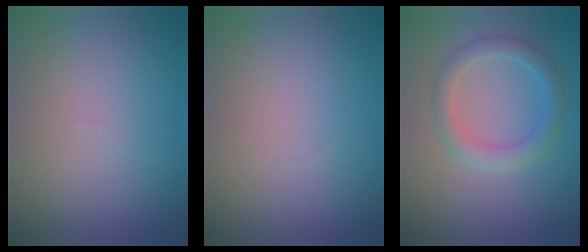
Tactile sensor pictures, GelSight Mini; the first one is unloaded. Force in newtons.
{"total": 0.0}
{"total": 2.9, "press": 2.9, "slide": 0.1}